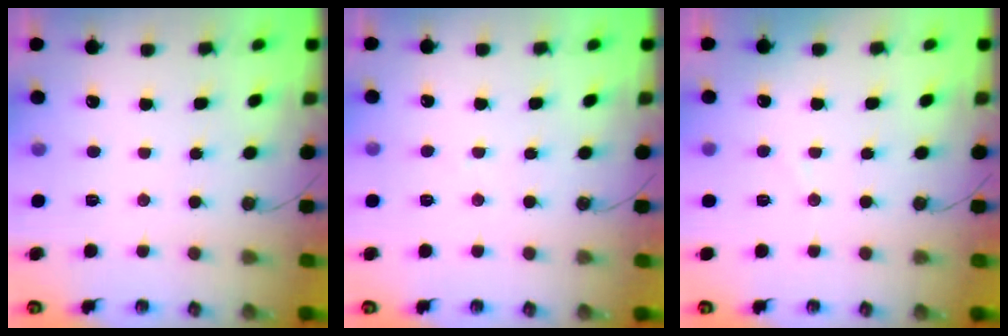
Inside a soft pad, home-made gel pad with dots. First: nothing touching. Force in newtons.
{"total": 5.9, "press": 5.8, "slide": 0.6}
{"total": 2.6, "press": 2.6, "slide": 0.3}